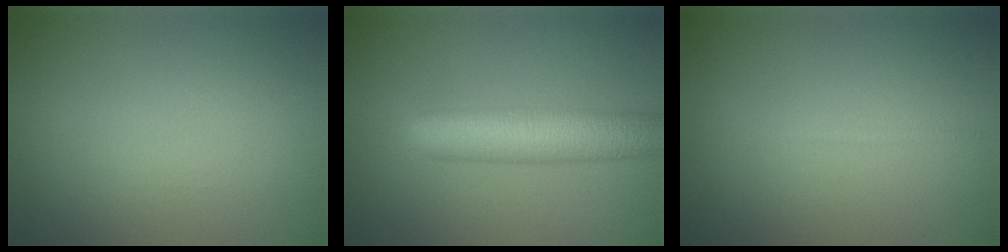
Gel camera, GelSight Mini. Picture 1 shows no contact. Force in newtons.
{"total": 7.7, "press": 7.7, "slide": 0.2}
{"total": 0.6, "press": 0.6, "slide": 0.1}